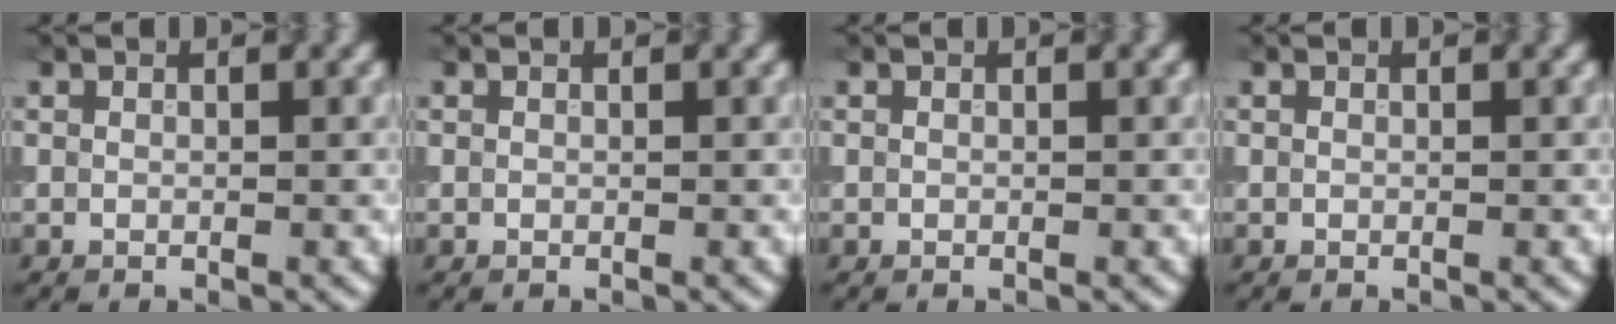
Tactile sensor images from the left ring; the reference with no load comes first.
{"total": 0.0}
{"total": 0.0}
{"total": 0.0}